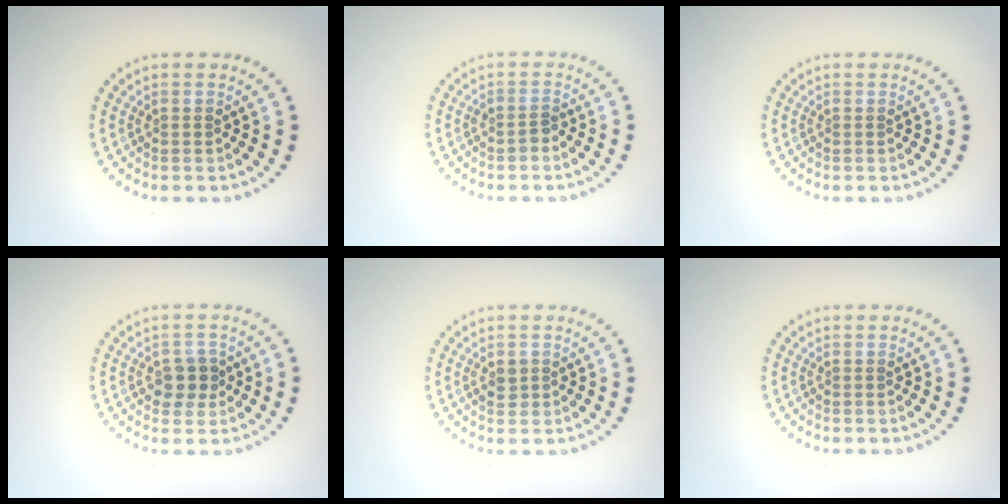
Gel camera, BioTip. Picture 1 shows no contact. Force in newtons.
{"total": 1.1, "press": 0.9, "slide": 0.7}
{"total": 0.0}
{"total": 2.5, "press": 2.4, "slide": 0.6}
{"total": 1.5, "press": 1.5, "slide": 0.3}
{"total": 0.0}